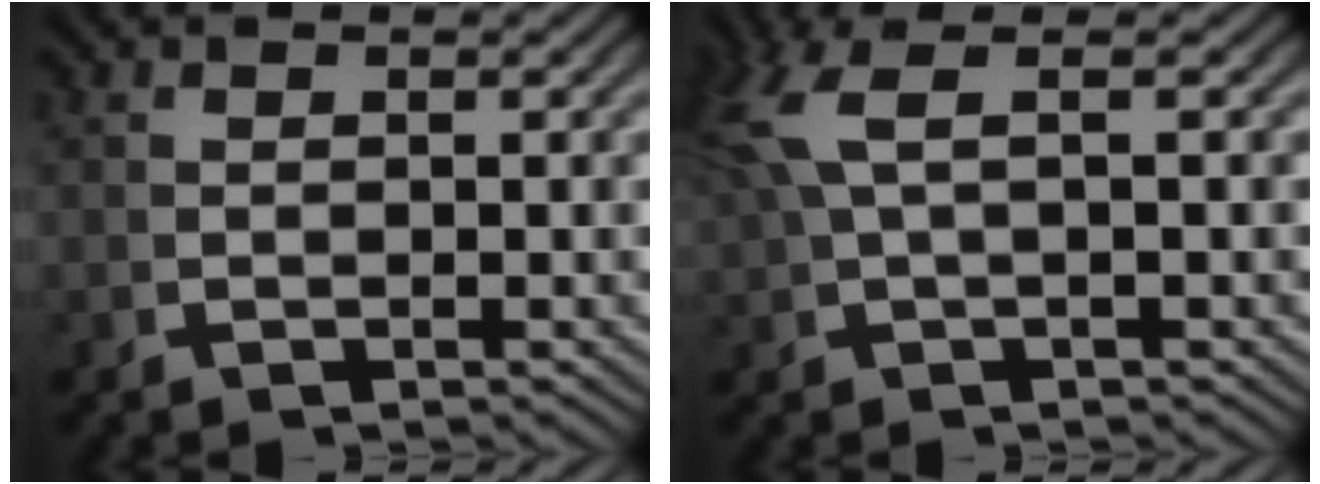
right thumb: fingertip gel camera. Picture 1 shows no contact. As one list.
[{"total": 4.6, "force": [2.2, 1.2, 3.9], "torque": [-0.080, 0.015, 0.039]}]